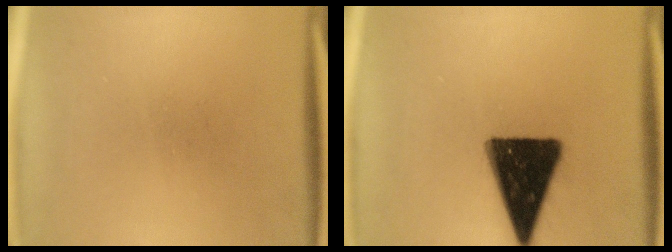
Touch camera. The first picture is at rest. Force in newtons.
{"total": 17.2}